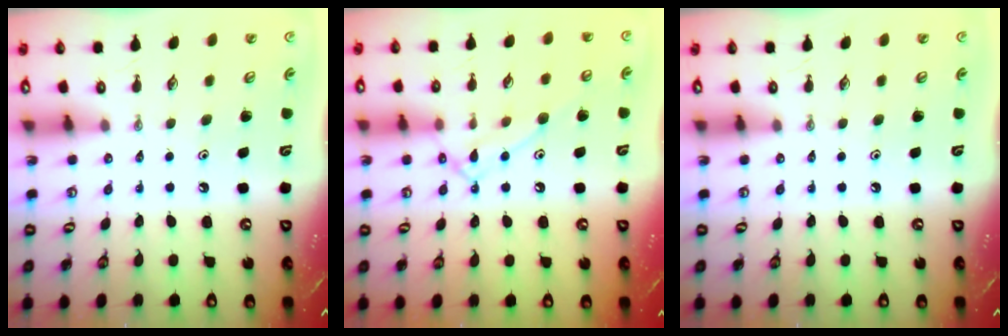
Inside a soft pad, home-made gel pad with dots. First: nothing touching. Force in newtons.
{"total": 11.8, "press": 11.8, "slide": 0.7}
{"total": 0.0}